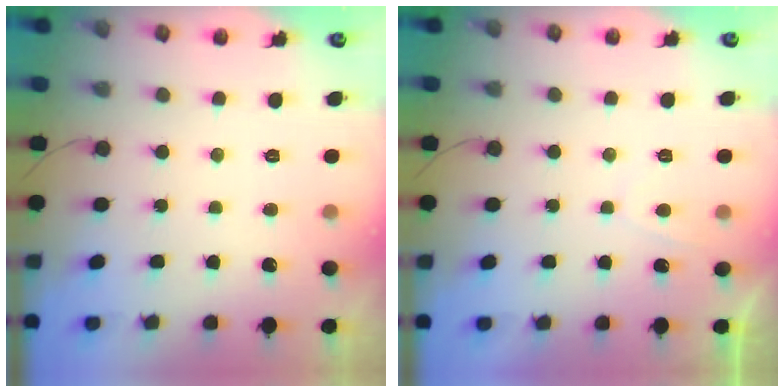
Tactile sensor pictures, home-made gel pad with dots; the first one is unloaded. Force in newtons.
{"total": 0.7, "press": 0.4, "slide": 0.5}